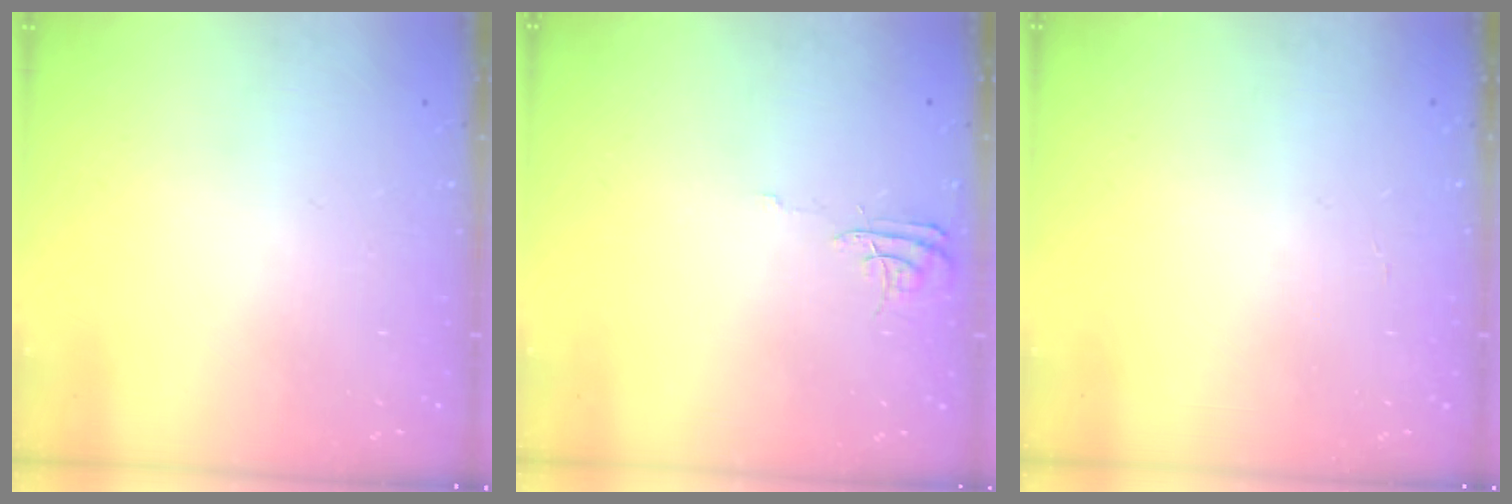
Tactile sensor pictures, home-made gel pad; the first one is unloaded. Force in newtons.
{"total": 5.1, "press": 5.1, "slide": 0.5}
{"total": 2.2, "press": 2.2, "slide": 0.2}